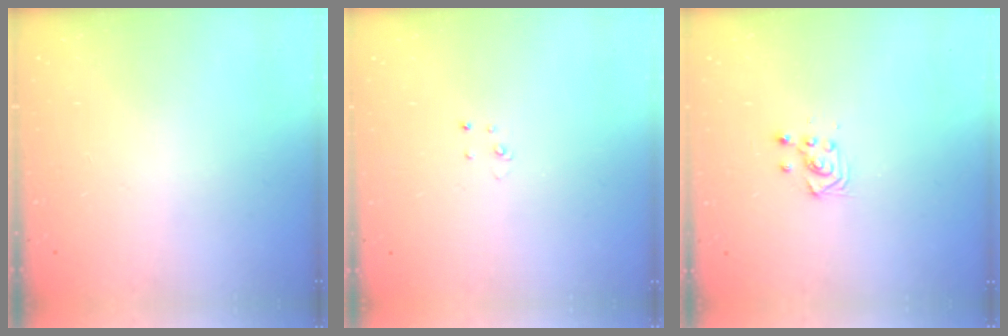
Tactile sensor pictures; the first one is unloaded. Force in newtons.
{"total": 2.0, "press": 2.0, "slide": 0.2}
{"total": 3.0, "press": 2.9, "slide": 0.8}